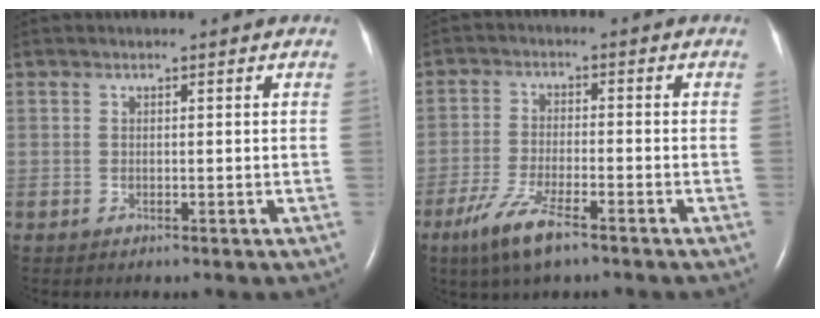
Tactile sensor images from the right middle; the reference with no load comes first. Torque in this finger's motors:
{"motor_torque": [1.07, -0.99, 0.52, 0.14]}